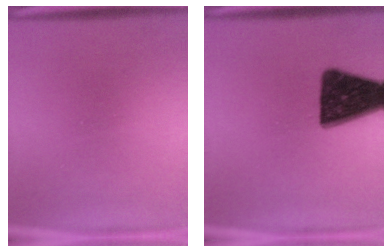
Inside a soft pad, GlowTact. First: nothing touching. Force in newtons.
{"total": 14.8}